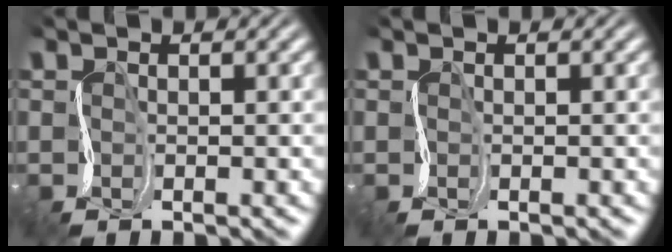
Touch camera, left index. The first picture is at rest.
{"total": 0.0}